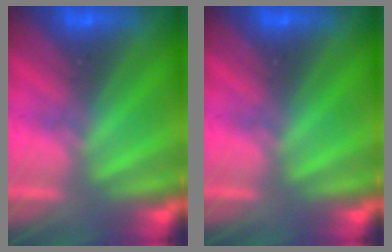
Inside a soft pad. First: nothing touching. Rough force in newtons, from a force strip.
{"total": 0.0}